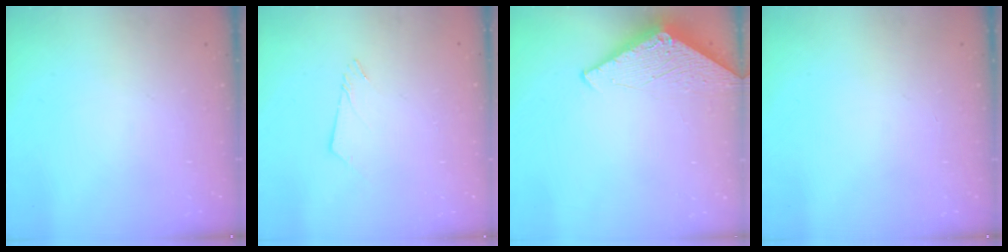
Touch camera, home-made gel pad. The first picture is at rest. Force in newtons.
{"total": 2.9, "press": 2.9, "slide": 0.2}
{"total": 2.8, "press": 2.8, "slide": 0.2}
{"total": 0.0}